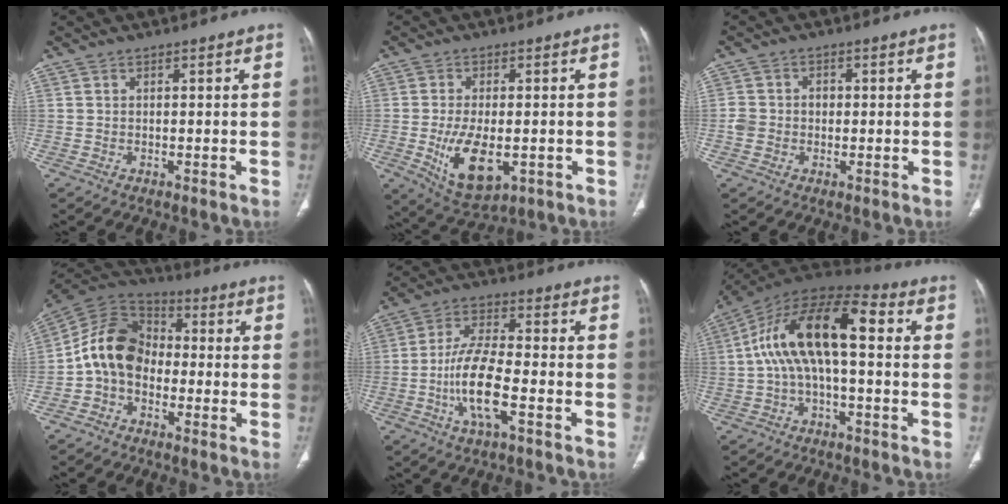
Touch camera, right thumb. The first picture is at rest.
{"total": 11.0, "force": [-2.5, 5.6, 9.1], "torque": [-0.156, -0.012, -0.026]}
{"total": 4.0, "force": [-0.4, 3.5, 1.9], "torque": [-0.028, 0.015, -0.006]}
{"total": 12.2, "force": [-2.1, 9.2, 7.7], "torque": [-0.131, 0.044, -0.055]}
{"total": 11.4, "force": [-3.8, 3.7, 10.1], "torque": [-0.206, 0.022, -0.073]}
{"total": 16.3, "force": [1.1, 7.2, 14.6], "torque": [-0.265, 0.054, 0.009]}